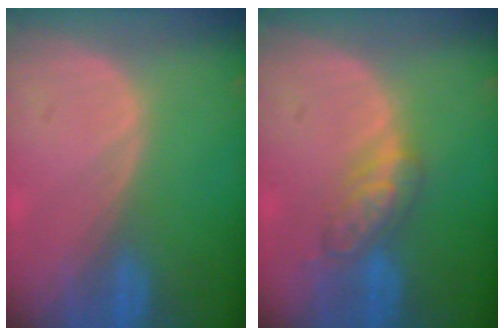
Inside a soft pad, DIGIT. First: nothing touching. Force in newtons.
{"total": 5.2, "press": 5.1, "slide": 1.0}